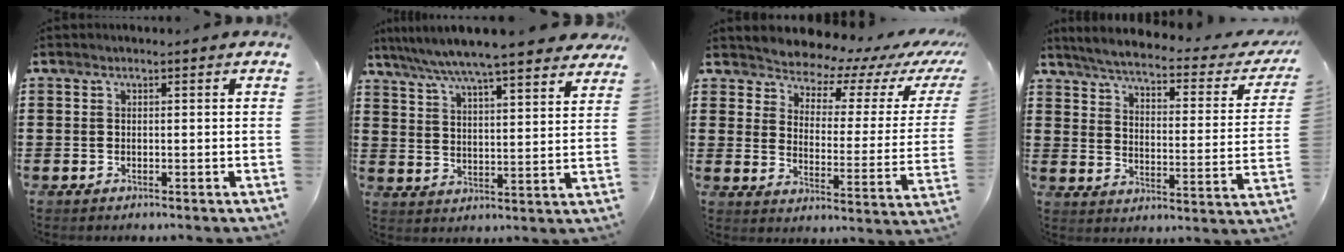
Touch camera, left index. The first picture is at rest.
{"total": 6.8, "force": [6.2, 0.0, 2.9], "torque": [-0.083, -0.034, 0.105]}
{"total": 4.8, "force": [4.7, 1.1, 0.2], "torque": [-0.030, -0.049, 0.074]}
{"total": 4.2, "force": [3.6, -0.1, 2.1], "torque": [-0.062, -0.029, 0.054]}